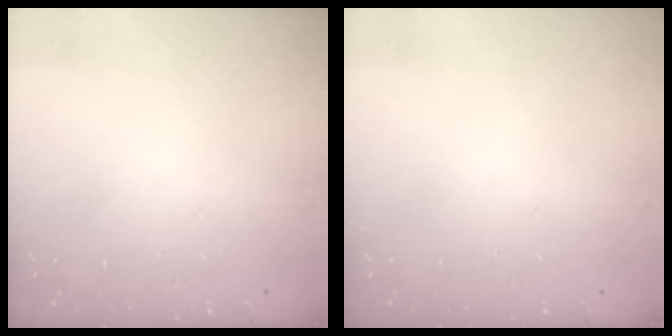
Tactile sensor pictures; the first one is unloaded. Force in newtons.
{"total": 0.0}